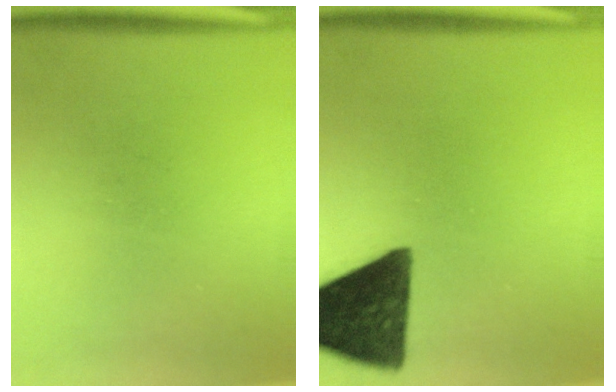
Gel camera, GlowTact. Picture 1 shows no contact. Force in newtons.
{"total": 14.2}